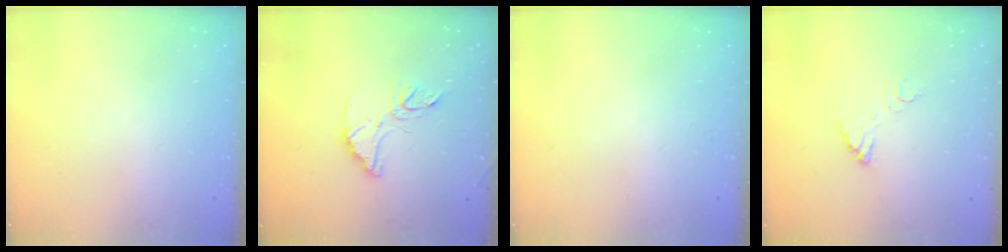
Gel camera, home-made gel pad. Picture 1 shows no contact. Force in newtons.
{"total": 12.3, "press": 12.3, "slide": 1.0}
{"total": 0.0}
{"total": 3.7, "press": 3.7, "slide": 0.3}